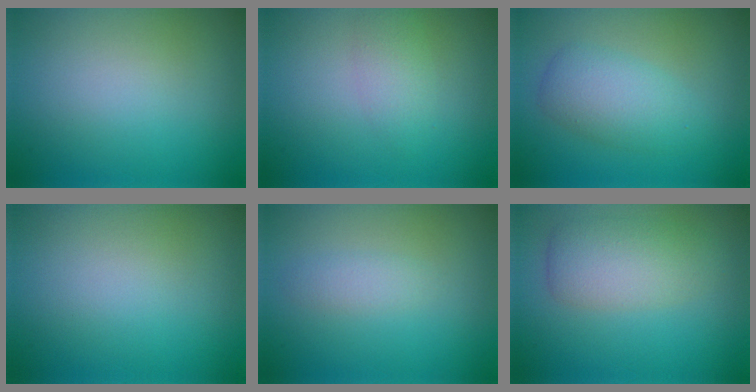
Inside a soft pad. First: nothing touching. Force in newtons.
{"total": 1.9, "press": 1.9, "slide": 0.1}
{"total": 3.4, "press": 3.4, "slide": 0.2}
{"total": 0.0}
{"total": 1.1, "press": 1.1, "slide": 0.0}
{"total": 4.0, "press": 4.0, "slide": 0.3}